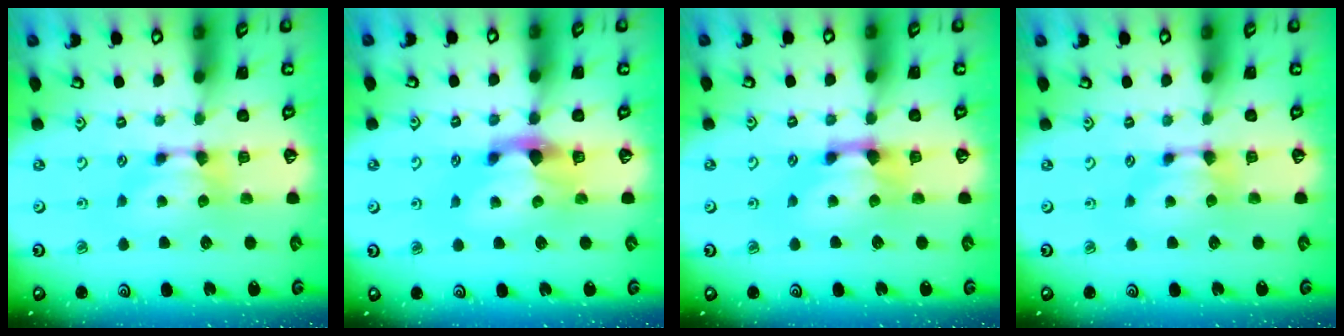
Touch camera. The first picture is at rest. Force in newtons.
{"total": 3.0, "press": 2.7, "slide": 1.4}
{"total": 1.5, "press": 0.7, "slide": 1.3}
{"total": 0.0}